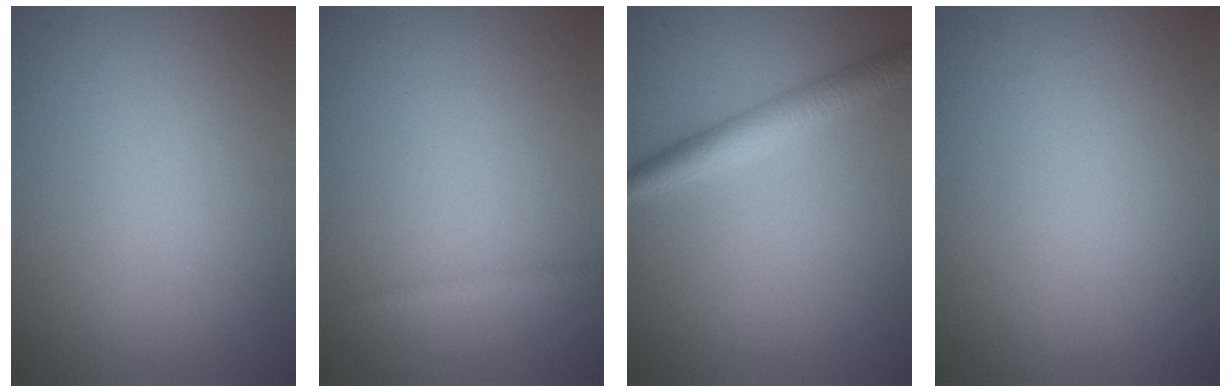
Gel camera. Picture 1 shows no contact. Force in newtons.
{"total": 0.8, "press": 0.8, "slide": 0.0}
{"total": 3.1, "press": 3.1, "slide": 0.1}
{"total": 0.0}